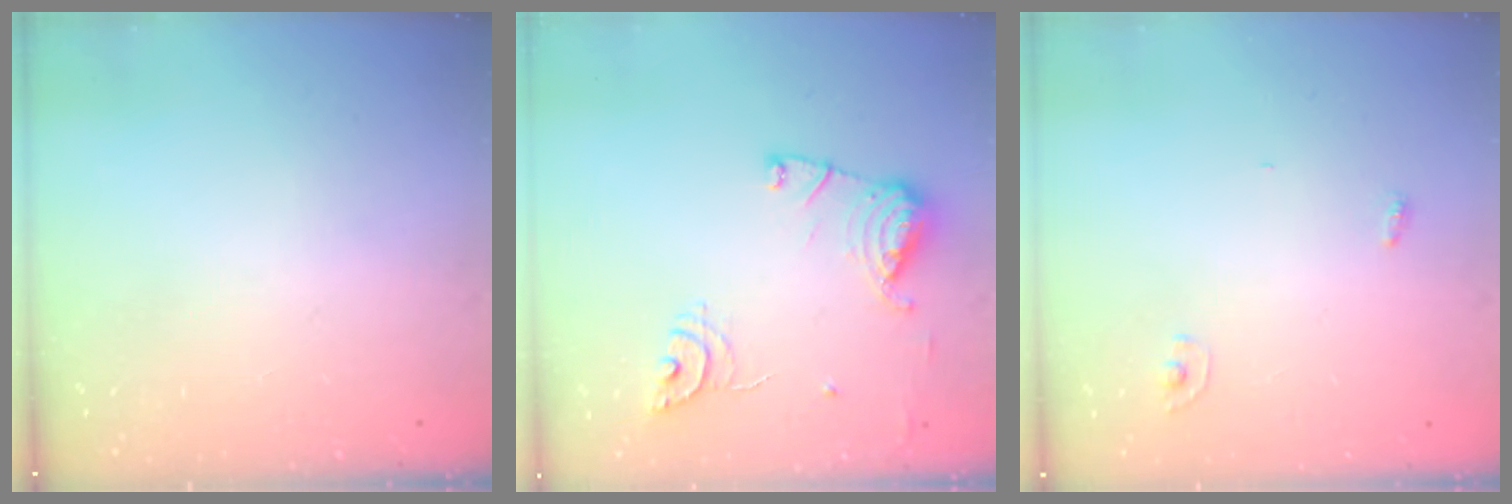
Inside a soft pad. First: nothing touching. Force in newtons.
{"total": 13.7, "press": 13.6, "slide": 1.5}
{"total": 2.8, "press": 2.8, "slide": 0.1}